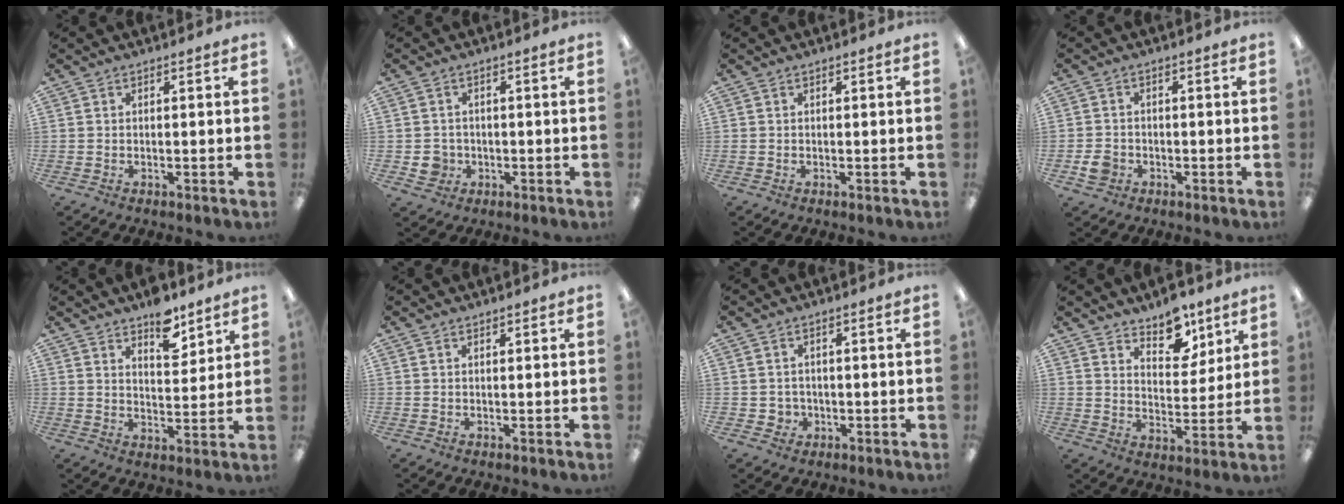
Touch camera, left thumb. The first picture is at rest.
{"total": 3.9, "force": [-0.6, 3.7, 0.8], "torque": [-0.010, 0.006, -0.011]}
{"total": 0.0}
{"total": 3.6, "force": [-1.3, 3.0, 1.5], "torque": [-0.028, 0.003, -0.023]}
{"total": 8.2, "force": [6.4, 3.6, 3.7], "torque": [-0.036, -0.042, 0.108]}
{"total": 0.6, "force": [0.6, 0.3, 0.1], "torque": [-0.003, 0.000, 0.011]}
{"total": 2.7, "force": [-0.1, 2.7, 0.6], "torque": [-0.006, -0.001, -0.005]}
{"total": 9.4, "force": [7.6, 4.7, 2.8], "torque": [-0.029, -0.053, 0.136]}